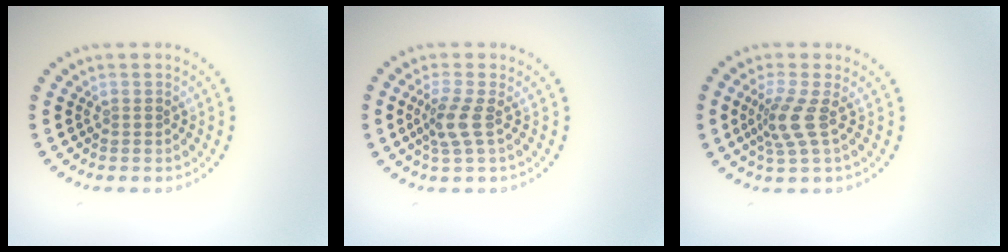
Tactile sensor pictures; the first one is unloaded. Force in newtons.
{"total": 2.3, "press": 1.7, "slide": 1.5}
{"total": 2.8, "press": 2.0, "slide": 1.9}